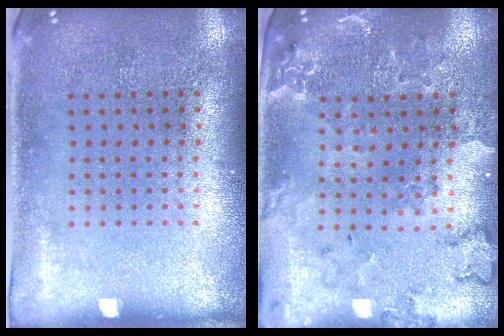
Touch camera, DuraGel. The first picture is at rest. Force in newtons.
{"total": 0.5, "press": 0.5, "slide": 0.2}